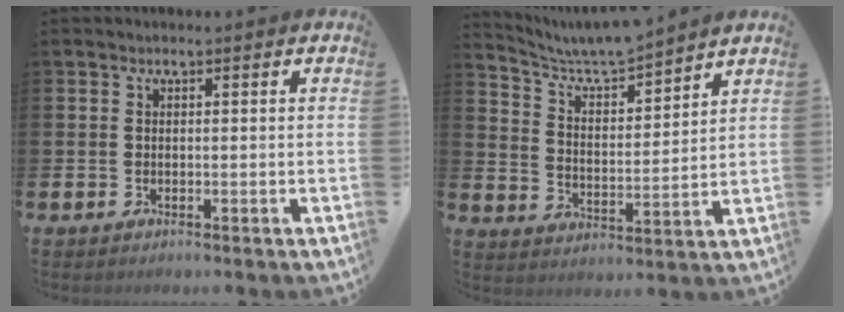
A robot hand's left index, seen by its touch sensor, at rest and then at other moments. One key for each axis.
{"total": 6.9, "fx": 6.6, "fy": 0.6, "fz": 1.7, "tx": -0.065, "ty": -0.046, "tz": 0.116}